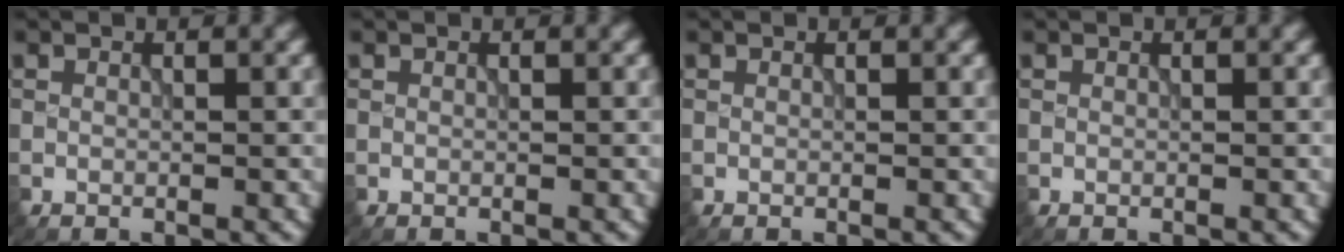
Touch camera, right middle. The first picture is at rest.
{"total": 0.0}
{"total": 0.0}
{"total": 0.0}